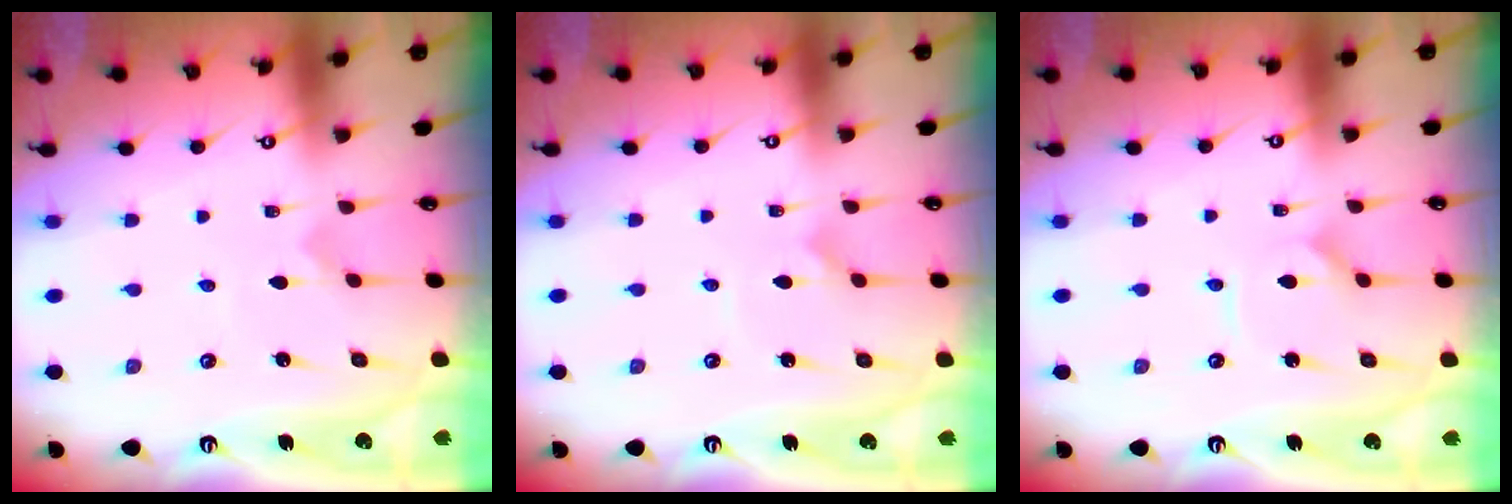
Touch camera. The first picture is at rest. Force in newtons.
{"total": 1.4, "press": 1.4, "slide": 0.1}
{"total": 1.5, "press": 1.5, "slide": 0.1}